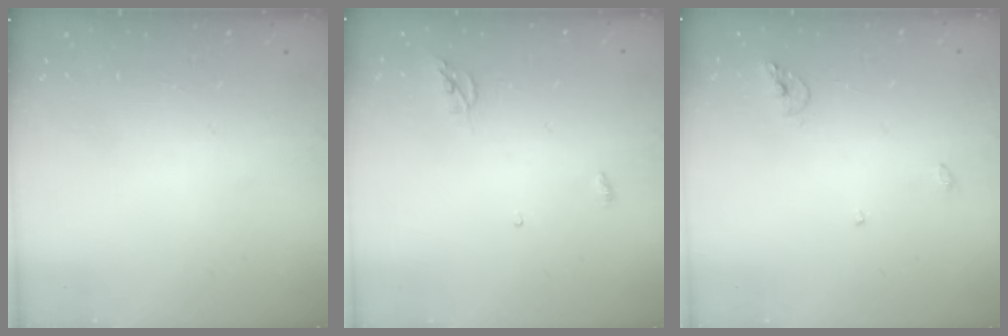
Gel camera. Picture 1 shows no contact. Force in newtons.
{"total": 3.8, "press": 3.8, "slide": 0.3}
{"total": 5.8, "press": 5.8, "slide": 0.2}